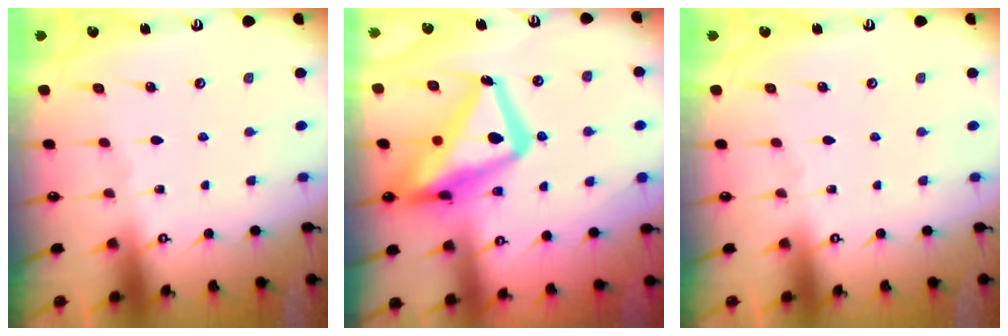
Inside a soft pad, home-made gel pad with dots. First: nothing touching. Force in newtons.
{"total": 20.3, "press": 20.2, "slide": 1.8}
{"total": 0.0}